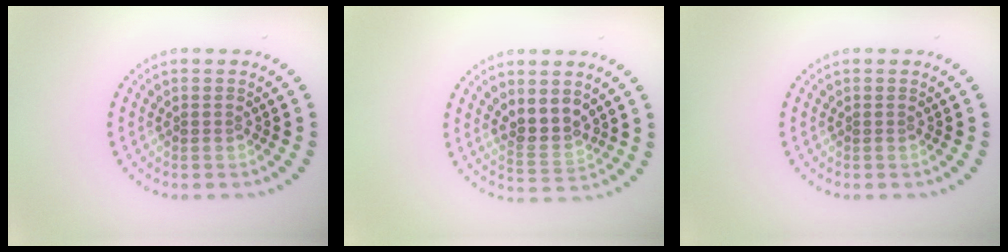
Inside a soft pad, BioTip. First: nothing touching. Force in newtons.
{"total": 2.9, "press": 2.7, "slide": 1.2}
{"total": 0.0}